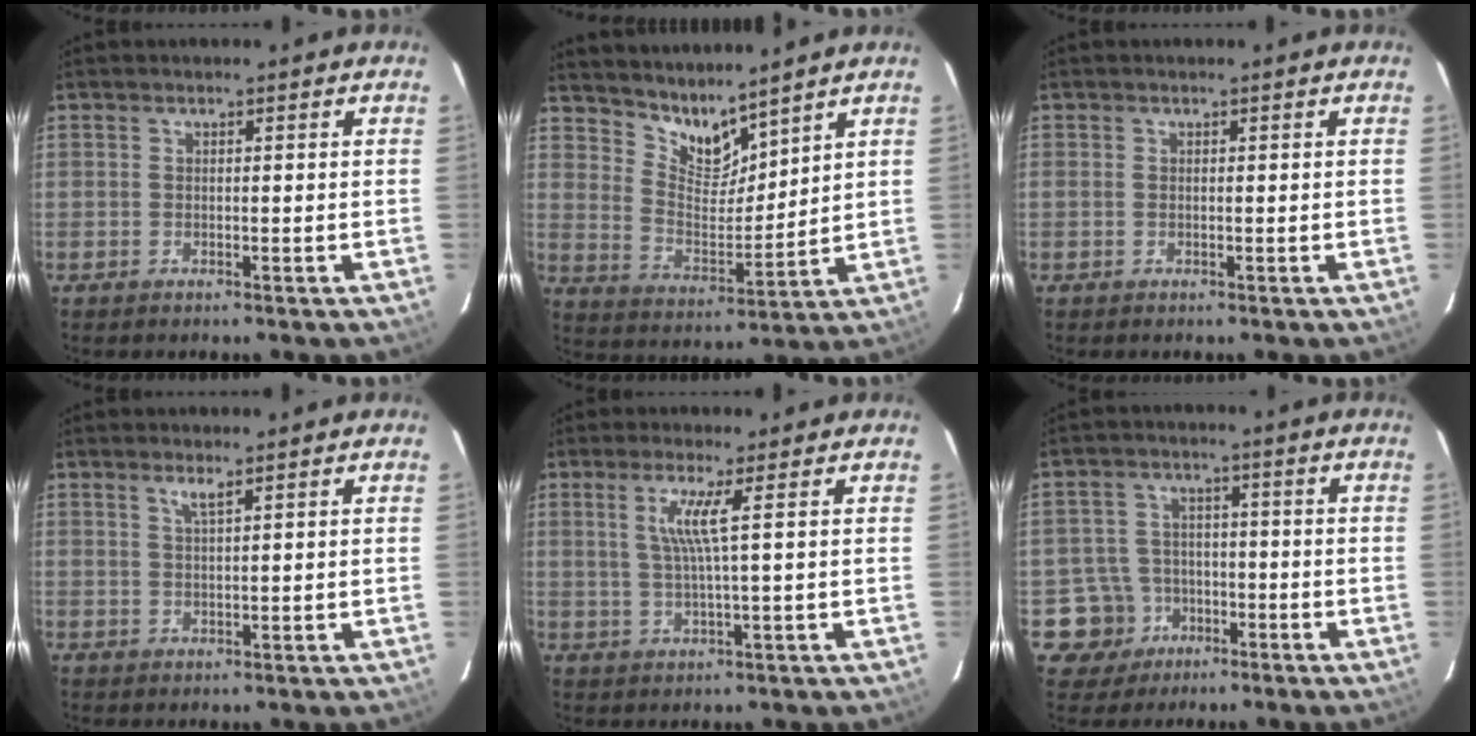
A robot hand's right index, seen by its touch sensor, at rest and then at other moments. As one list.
[{"total": 9.3, "force": [8.3, 2.4, 3.5], "torque": [-0.064, -0.009, 0.162]}, {"total": 0.0}, {"total": 1.7, "force": [1.2, 0.0, 1.2], "torque": [-0.024, 0.000, 0.022]}, {"total": 4.3, "force": [1.5, -1.1, 3.9], "torque": [-0.069, -0.002, 0.029]}, {"total": 7.5, "force": [-3.5, 6.7, 0.4], "torque": [-0.030, 0.024, -0.047]}]